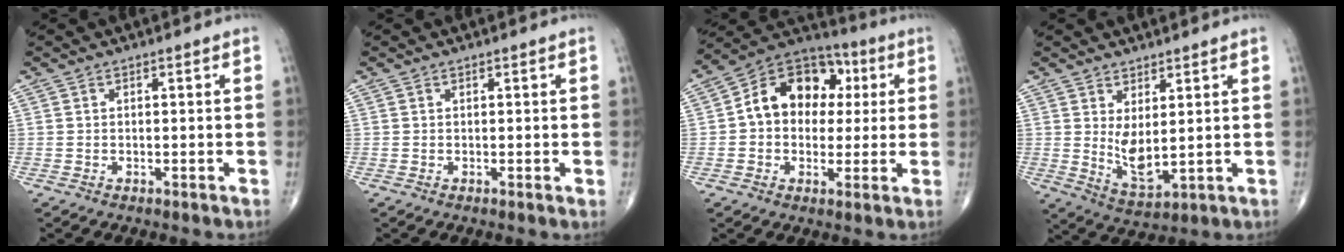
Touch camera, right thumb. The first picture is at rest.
{"total": 0.6, "force": [0.2, 0.1, 0.6], "torque": [-0.013, -0.002, 0.001]}
{"total": 14.9, "force": [2.2, 11.3, 9.5], "torque": [-0.107, 0.026, 0.025]}
{"total": 6.6, "force": [1.3, 2.8, 5.9], "torque": [-0.100, -0.029, 0.038]}